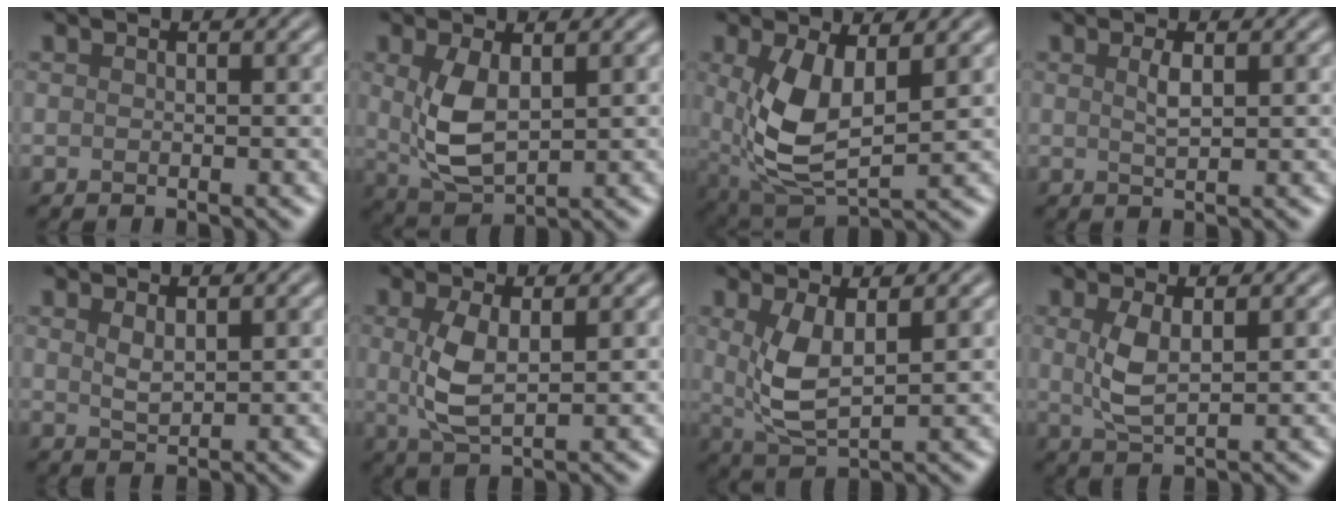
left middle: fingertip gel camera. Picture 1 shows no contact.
{"total": 4.7, "force": [0.9, 2.5, 4.0], "torque": [-0.095, -0.006, 0.025]}
{"total": 6.9, "force": [1.0, 3.2, 6.0], "torque": [-0.135, -0.013, 0.024]}
{"total": 1.5, "force": [0.6, 0.4, 1.3], "torque": [-0.027, 0.000, 0.011]}
{"total": 1.5, "force": [0.9, 0.6, 1.0], "torque": [-0.025, -0.003, 0.022]}
{"total": 3.8, "force": [0.6, 1.5, 3.4], "torque": [-0.081, -0.004, 0.015]}
{"total": 4.4, "force": [1.0, 1.9, 3.9], "torque": [-0.089, -0.008, 0.026]}
{"total": 3.1, "force": [0.8, 1.1, 2.7], "torque": [-0.065, -0.003, 0.019]}